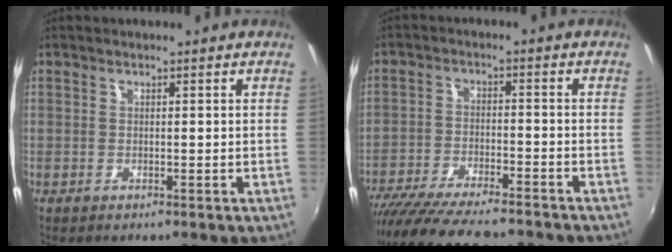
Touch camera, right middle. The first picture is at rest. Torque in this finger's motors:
{"motor_torque": [1.10, -1.04, 0.26, 0.16]}